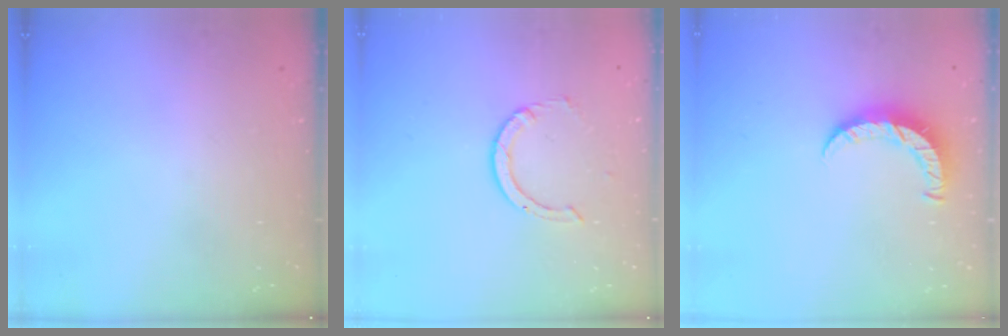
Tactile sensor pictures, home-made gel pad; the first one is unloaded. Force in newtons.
{"total": 1.7, "press": 1.7, "slide": 0.1}
{"total": 7.5, "press": 7.4, "slide": 0.4}